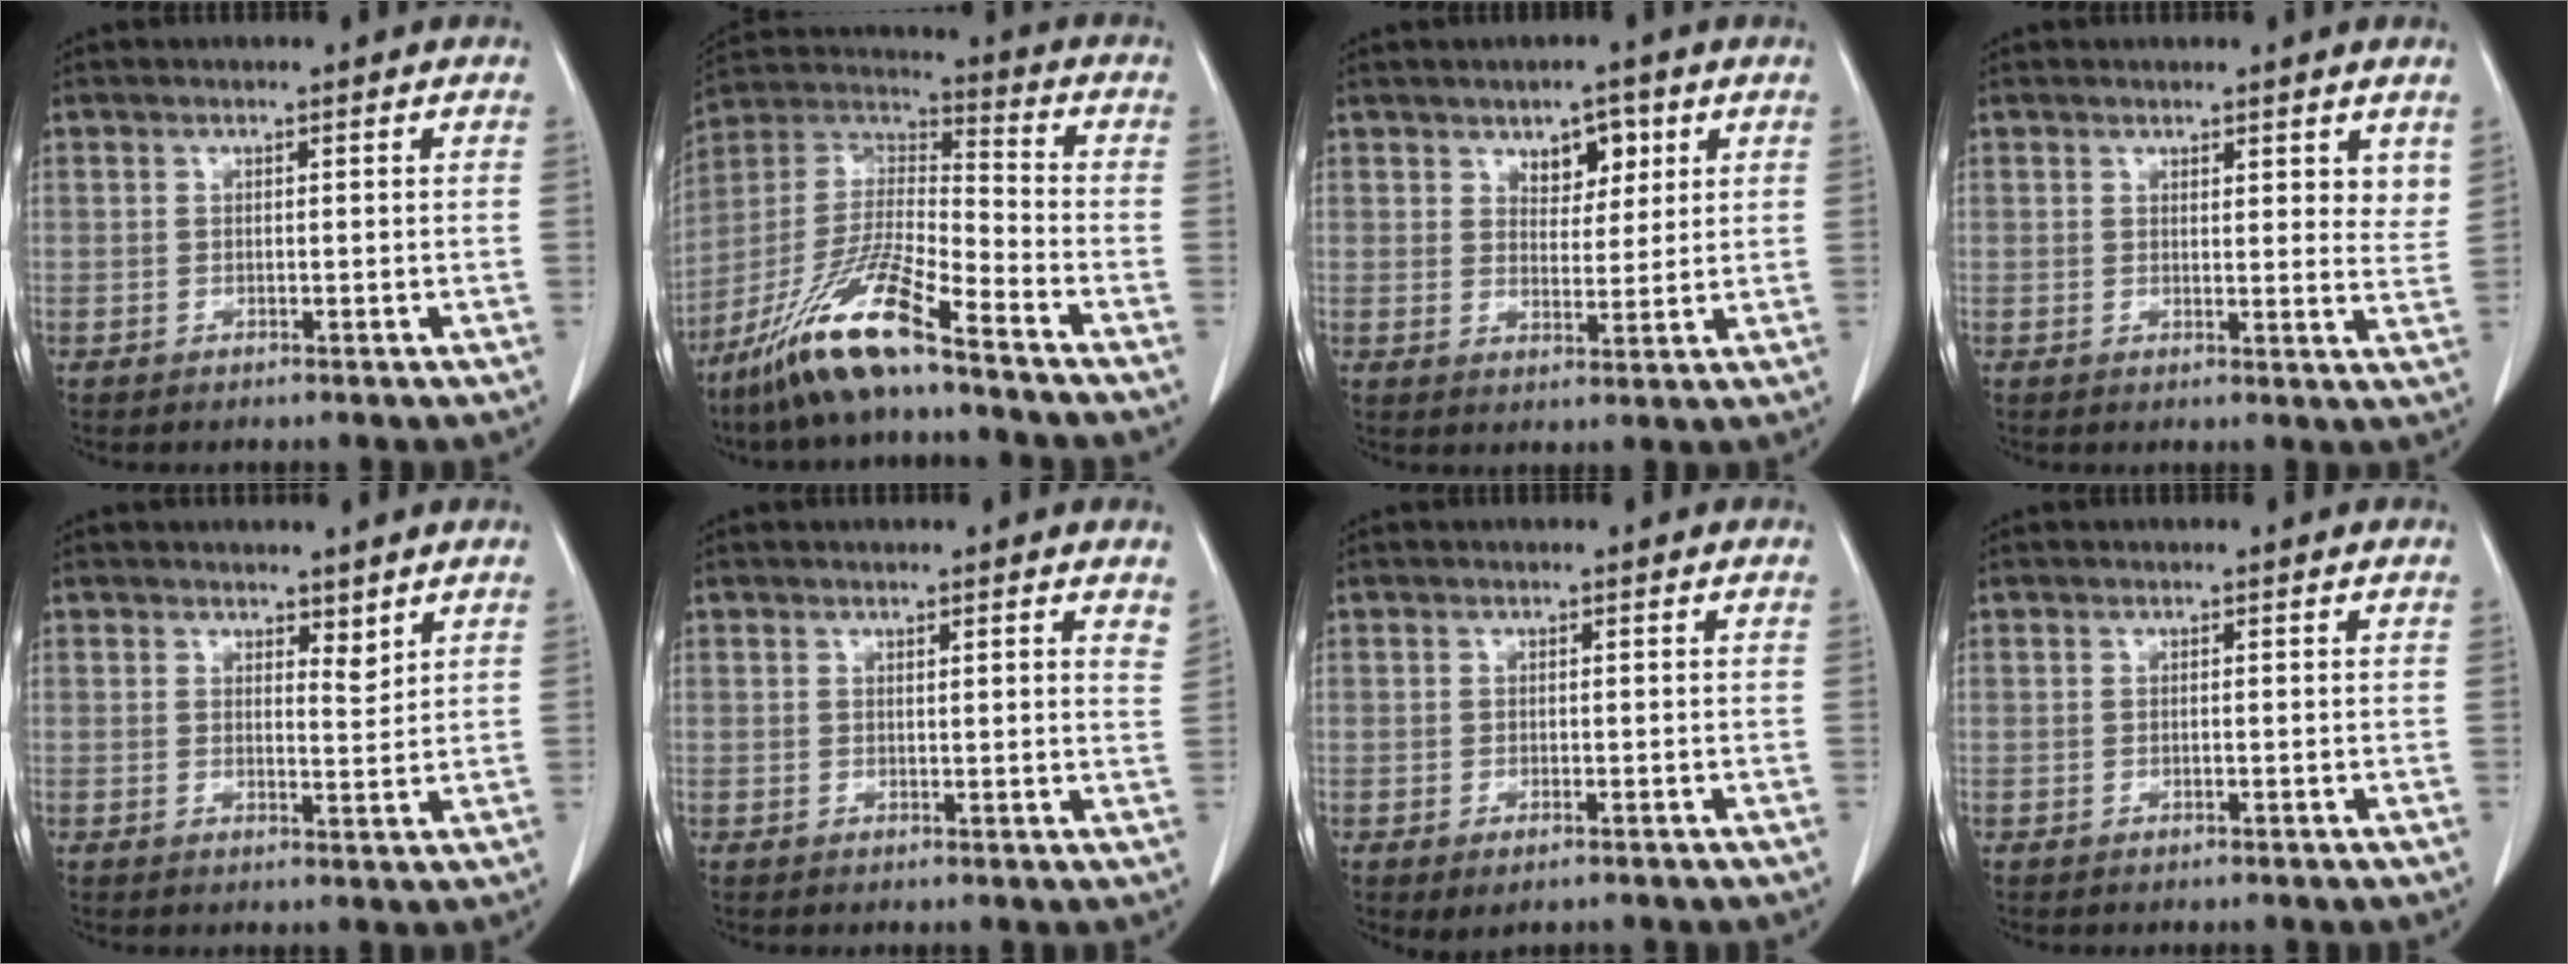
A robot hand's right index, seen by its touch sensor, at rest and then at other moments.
{"total": 14.5, "force": [-10.0, 1.0, 10.4], "torque": [-0.217, -0.013, -0.189]}
{"total": 4.8, "force": [2.5, 2.8, 3.0], "torque": [-0.037, 0.003, 0.040]}
{"total": 4.4, "force": [3.2, 1.2, 2.8], "torque": [-0.027, -0.020, 0.032]}
{"total": 2.4, "force": [1.9, 0.9, 1.2], "torque": [-0.017, -0.010, 0.033]}
{"total": 3.5, "force": [2.8, 0.5, 2.0], "torque": [-0.021, -0.009, 0.020]}
{"total": 2.0, "force": [-1.1, 0.8, 1.5], "torque": [-0.021, -0.004, -0.009]}
{"total": 0.0}